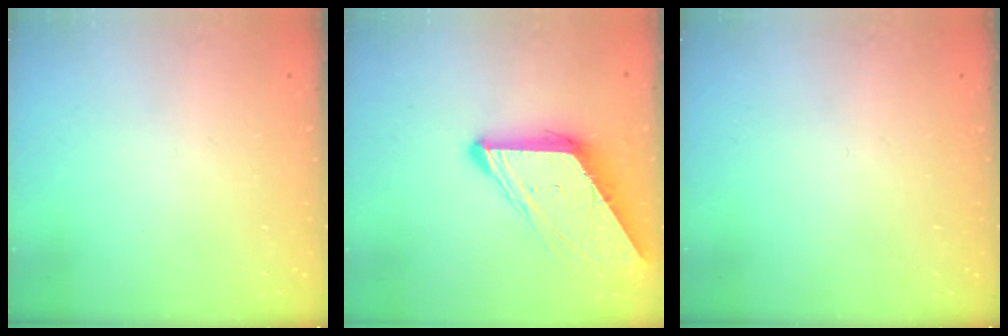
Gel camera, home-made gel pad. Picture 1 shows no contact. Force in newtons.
{"total": 10.3, "press": 10.3, "slide": 0.9}
{"total": 0.0}